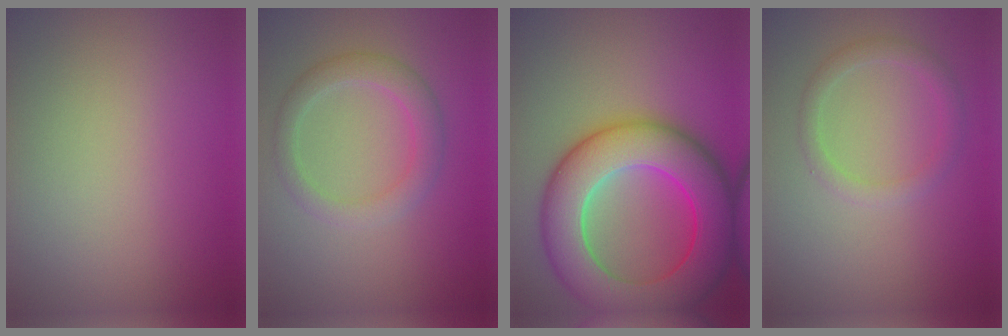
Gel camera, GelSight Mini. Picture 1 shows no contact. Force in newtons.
{"total": 3.1, "press": 3.1, "slide": 0.3}
{"total": 12.4, "press": 12.4, "slide": 0.2}
{"total": 1.9, "press": 1.9, "slide": 0.0}